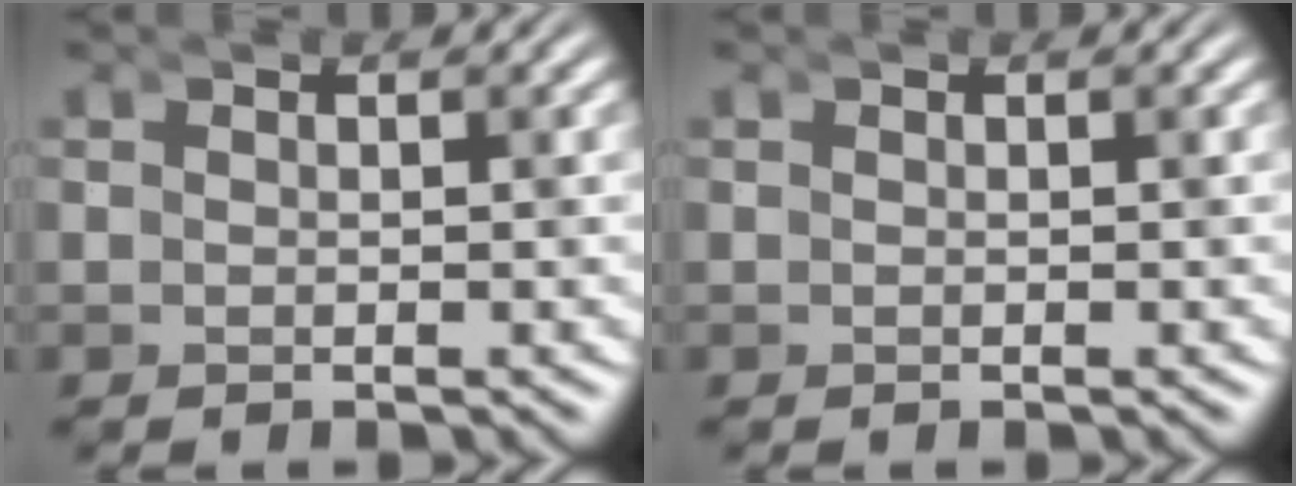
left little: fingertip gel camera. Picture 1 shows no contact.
{"total": 0.0}